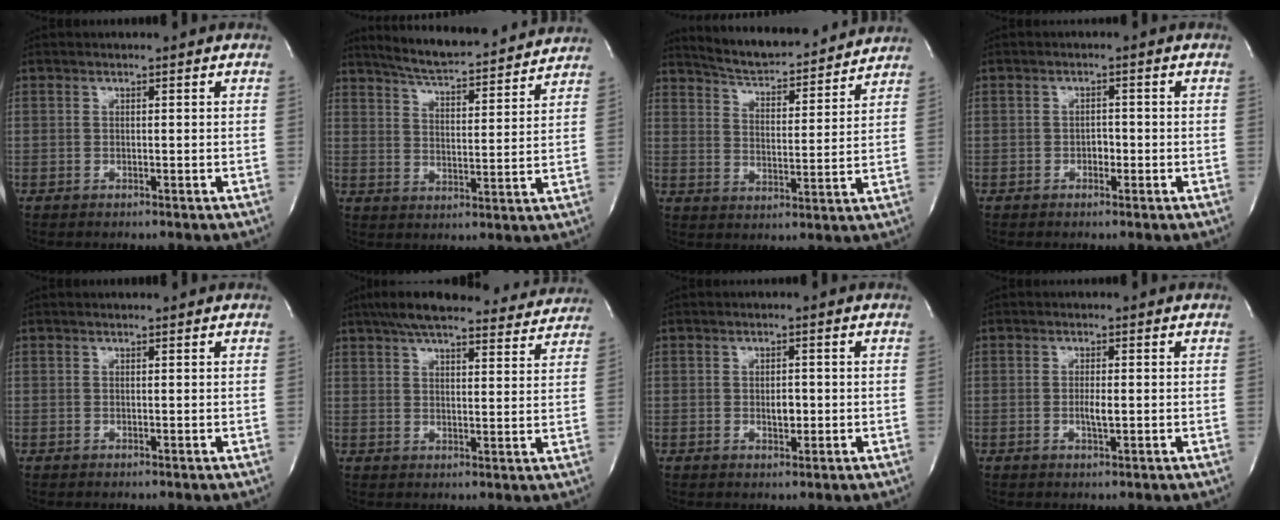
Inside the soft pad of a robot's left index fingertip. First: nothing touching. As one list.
[{"total": 16.6, "force": [15.4, 1.9, 5.9], "torque": [-0.098, 0.008, 0.218]}, {"total": 15.4, "force": [14.5, 2.3, 4.7], "torque": [-0.076, 0.001, 0.211]}, {"total": 1.5, "force": [-0.6, 1.0, 1.0], "torque": [-0.013, 0.005, -0.011]}, {"total": 0.5, "force": [0.5, 0.0, 0.2], "torque": [-0.005, 0.004, 0.009]}, {"total": 21.3, "force": [19.1, 4.0, 8.5], "torque": [-0.133, 0.027, 0.251]}, {"total": 2.2, "force": [-0.2, 1.2, 1.8], "torque": [-0.030, 0.000, -0.001]}, {"total": 2.1, "force": [-0.3, 0.4, 2.0], "torque": [-0.042, -0.002, -0.004]}]